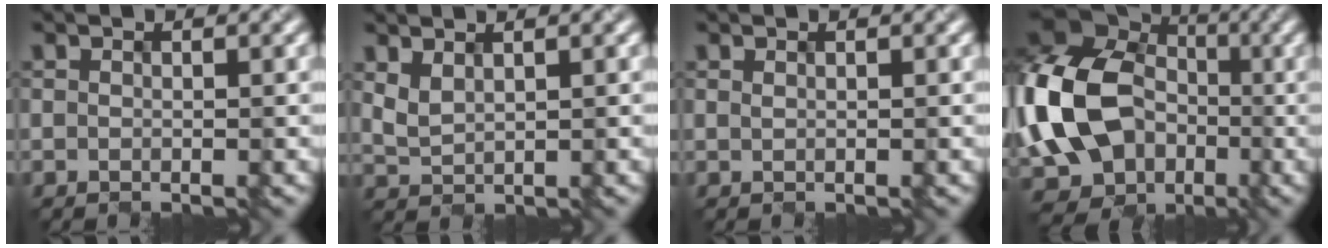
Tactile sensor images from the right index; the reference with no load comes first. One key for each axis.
{"total": 1.5, "fx": 0.9, "fy": 0.7, "fz": 0.9, "tx": -0.025, "ty": -0.001, "tz": 0.023}
{"total": 0.0}
{"total": 16.2, "fx": -2.1, "fy": 12.5, "fz": 10.0, "tx": -0.230, "ty": 0.010, "tz": -0.046}